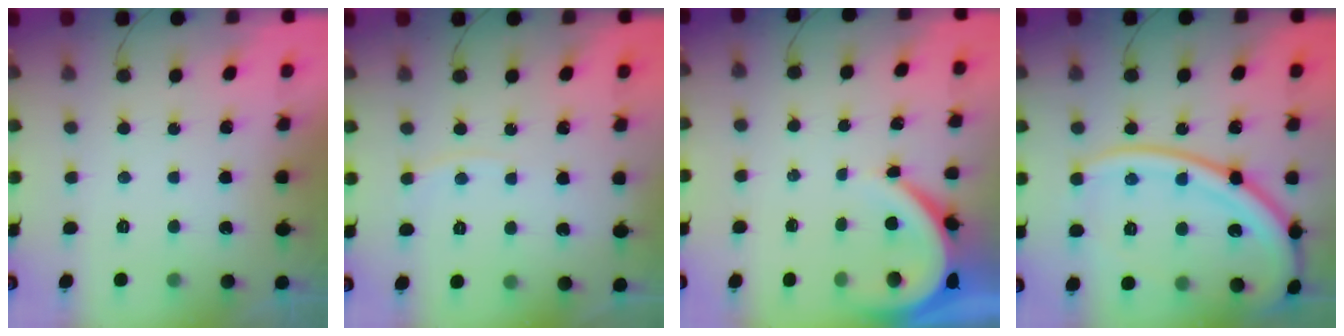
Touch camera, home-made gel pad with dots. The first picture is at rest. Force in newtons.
{"total": 2.7, "press": 2.7, "slide": 0.4}
{"total": 5.4, "press": 5.4, "slide": 0.7}
{"total": 21.4, "press": 21.2, "slide": 2.7}